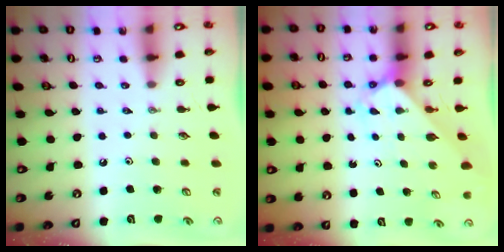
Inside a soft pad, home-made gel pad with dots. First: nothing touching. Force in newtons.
{"total": 2.3, "press": 2.3, "slide": 0.2}